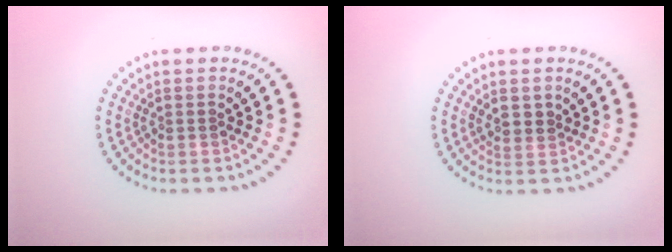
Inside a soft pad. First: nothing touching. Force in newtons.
{"total": 1.2, "press": 1.0, "slide": 0.7}